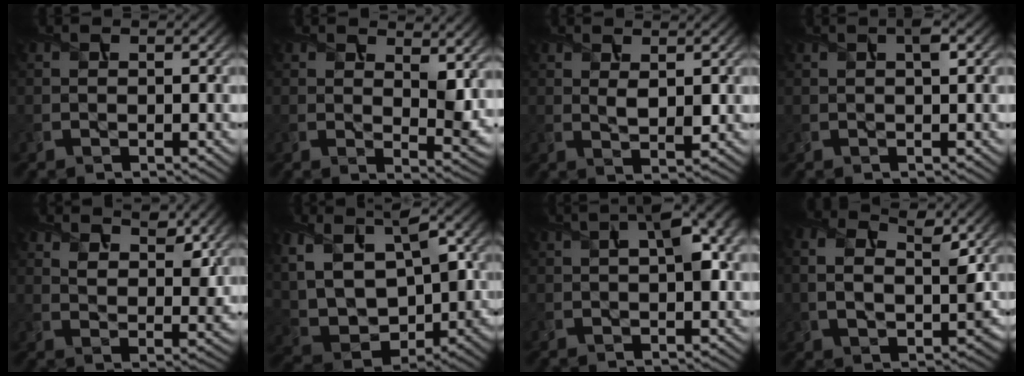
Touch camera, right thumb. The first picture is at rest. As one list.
[{"total": 6.0, "force": [3.3, 2.6, 4.3], "torque": [-0.073, -0.009, 0.056]}, {"total": 2.6, "force": [1.0, 1.0, 2.1], "torque": [-0.045, -0.007, 0.023]}, {"total": 1.3, "force": [0.5, 0.2, 1.2], "torque": [-0.023, 0.005, 0.008]}, {"total": 7.0, "force": [5.0, 2.8, 3.9], "torque": [-0.074, -0.009, 0.091]}, {"total": 14.7, "force": [2.9, 9.7, 10.7], "torque": [-0.240, 0.009, 0.071]}, {"total": 5.5, "force": [1.4, 1.7, 5.0], "torque": [-0.078, 0.015, 0.019]}, {"total": 7.8, "force": [0.9, 5.2, 5.8], "torque": [-0.086, 0.003, 0.006]}]